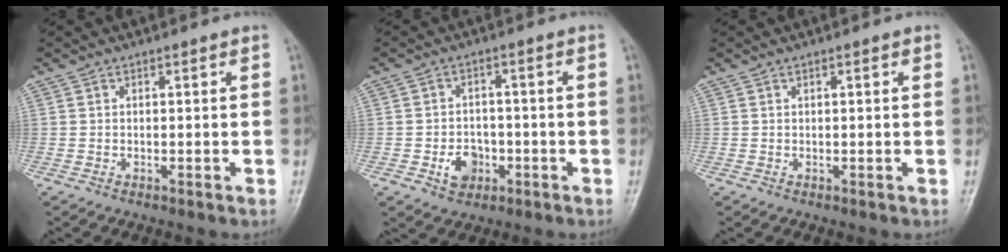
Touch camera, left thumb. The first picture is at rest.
{"total": 5.6, "force": [-2.1, 4.4, 2.9], "torque": [-0.025, 0.017, -0.030]}
{"total": 0.8, "force": [0.3, 0.2, 0.7], "torque": [-0.015, 0.002, 0.004]}